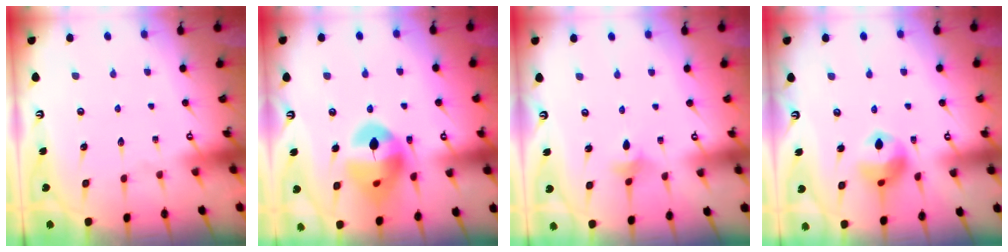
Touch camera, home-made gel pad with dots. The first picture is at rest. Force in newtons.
{"total": 14.8, "press": 14.7, "slide": 1.8}
{"total": 2.8, "press": 2.8, "slide": 0.5}
{"total": 10.6, "press": 10.5, "slide": 1.3}